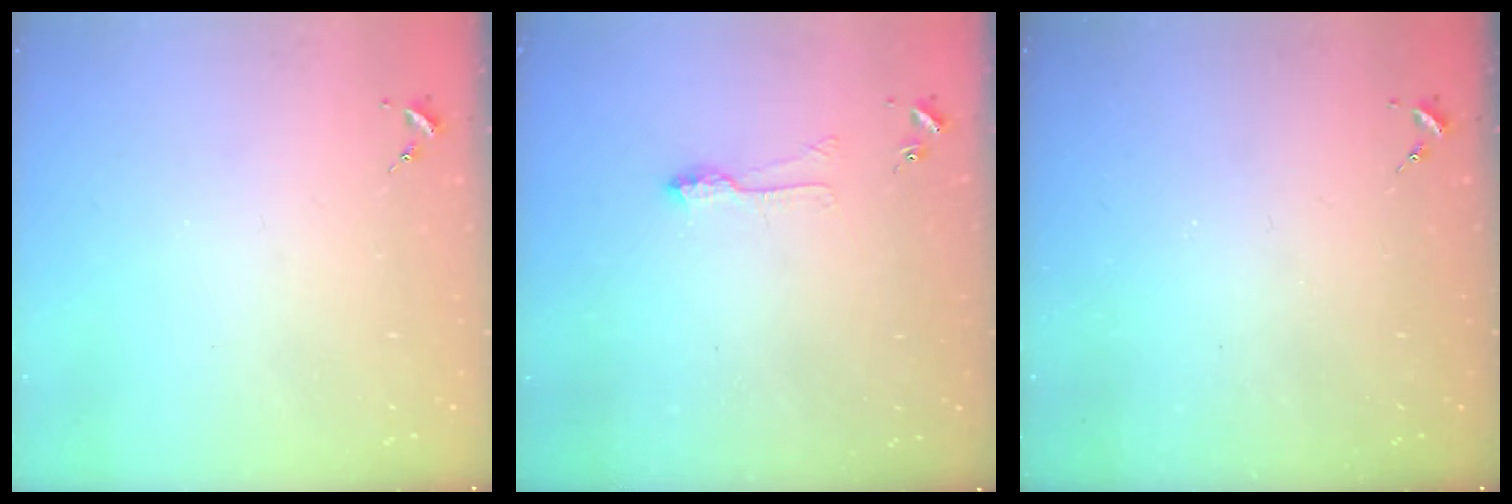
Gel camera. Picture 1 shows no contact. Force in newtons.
{"total": 5.3, "press": 5.2, "slide": 0.6}
{"total": 0.0}